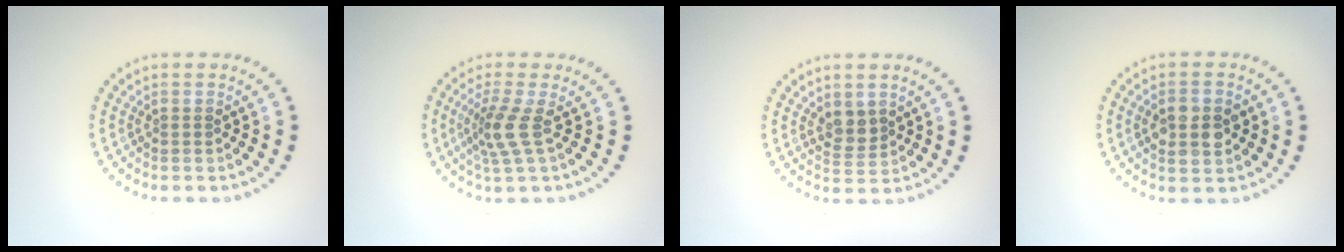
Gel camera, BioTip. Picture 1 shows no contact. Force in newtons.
{"total": 2.8, "press": 2.0, "slide": 2.0}
{"total": 2.0, "press": 1.8, "slide": 0.9}
{"total": 4.0, "press": 4.0, "slide": 0.0}